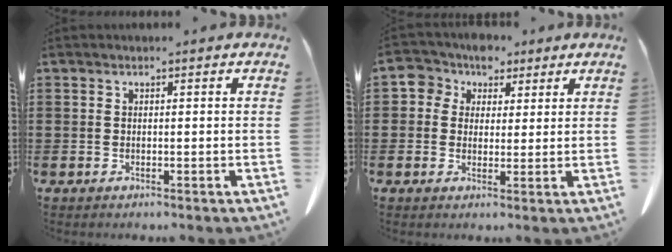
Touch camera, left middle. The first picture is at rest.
{"total": 4.7, "force": [2.4, 4.0, 0.8], "torque": [-0.043, 0.004, 0.039]}